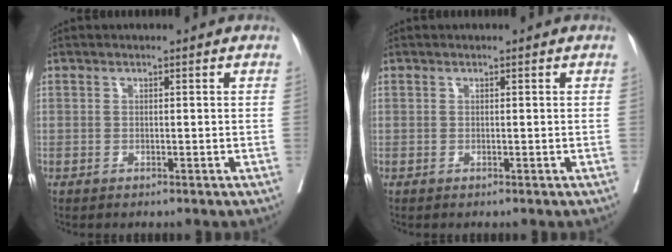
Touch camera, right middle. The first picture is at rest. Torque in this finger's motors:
{"motor_torque": [-0.26, 0.14, -0.01, 0.00]}